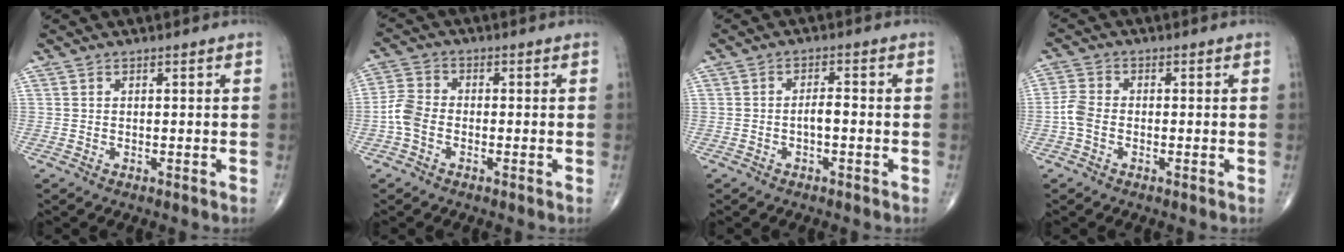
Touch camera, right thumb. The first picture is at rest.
{"total": 4.9, "force": [-1.6, 3.3, 3.3], "torque": [-0.072, 0.012, -0.042]}
{"total": 2.4, "force": [-0.7, 0.9, 2.1], "torque": [-0.031, 0.012, -0.013]}
{"total": 3.7, "force": [-1.1, 2.4, 2.6], "torque": [-0.061, 0.009, -0.031]}